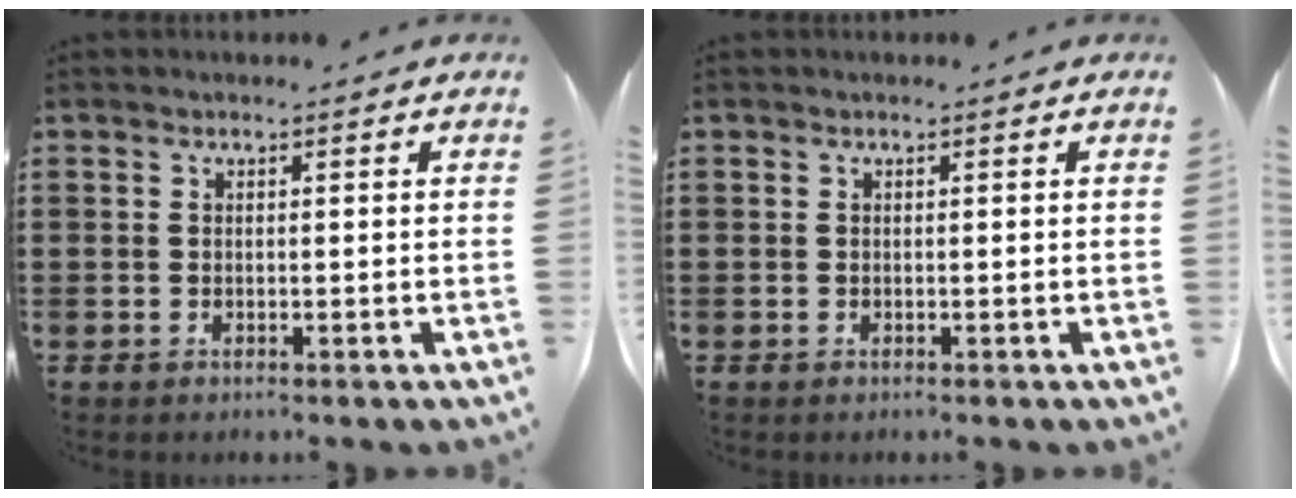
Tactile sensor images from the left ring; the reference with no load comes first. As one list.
[{"total": 0.0}]